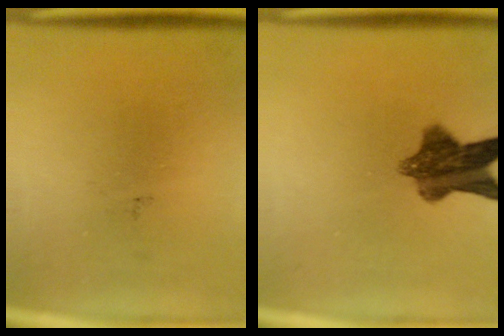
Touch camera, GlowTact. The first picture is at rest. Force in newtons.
{"total": 8.6}